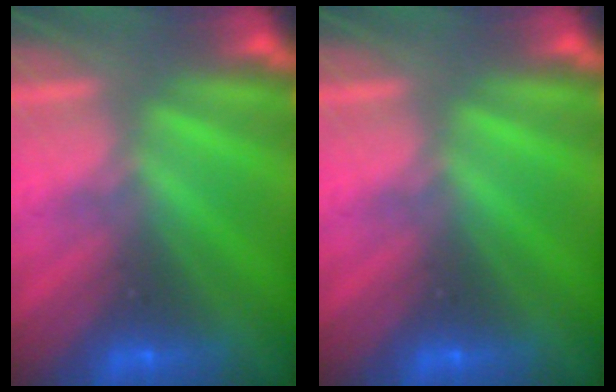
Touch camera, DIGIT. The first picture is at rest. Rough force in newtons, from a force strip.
{"total": 0.0}